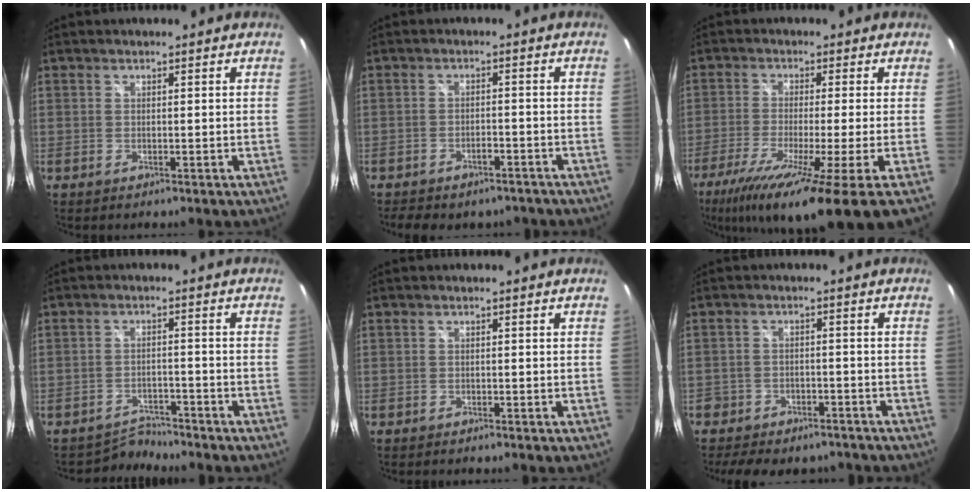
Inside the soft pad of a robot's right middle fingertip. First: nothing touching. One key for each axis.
{"total": 8.5, "fx": -6.8, "fy": 3.8, "fz": 3.5, "tx": -0.081, "ty": -0.006, "tz": -0.086}
{"total": 17.1, "fx": -11.0, "fy": -1.2, "fz": 13.0, "tx": -0.240, "ty": -0.080, "tz": -0.179}
{"total": 4.1, "fx": -4.0, "fy": 0.7, "fz": -0.9, "tx": 0.013, "ty": 0.013, "tz": -0.064}
{"total": 0.9, "fx": -0.8, "fy": 0.2, "fz": 0.3, "tx": -0.008, "ty": -0.006, "tz": -0.014}
{"total": 12.1, "fx": -9.5, "fy": 6.0, "fz": 4.5, "tx": -0.114, "ty": -0.001, "tz": -0.132}